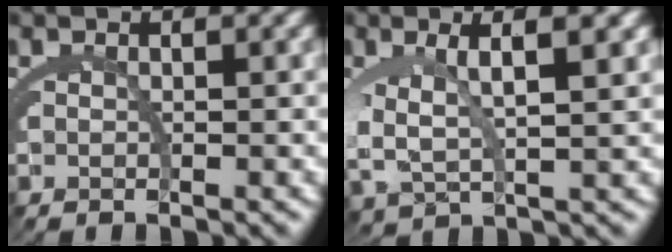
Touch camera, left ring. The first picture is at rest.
{"total": 5.3, "force": [1.1, 2.4, 4.6], "torque": [-0.104, -0.004, 0.030]}